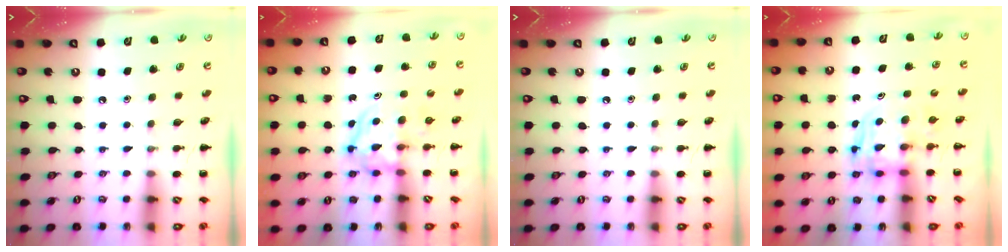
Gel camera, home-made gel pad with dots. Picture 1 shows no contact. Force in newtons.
{"total": 3.9, "press": 3.9, "slide": 0.4}
{"total": 0.0}
{"total": 2.7, "press": 2.7, "slide": 0.2}